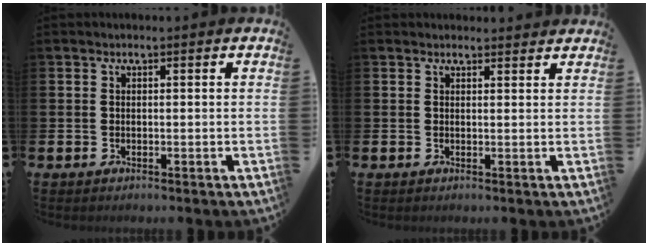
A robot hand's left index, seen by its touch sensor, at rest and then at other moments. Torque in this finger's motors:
{"motor_torque": [0.45, -1.68, 0.10, 0.02]}